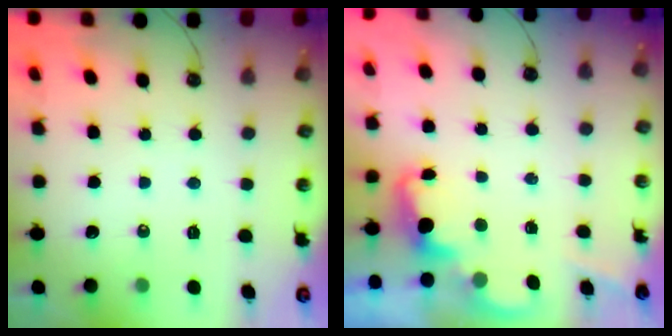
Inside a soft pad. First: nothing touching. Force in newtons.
{"total": 2.3, "press": 2.3, "slide": 0.5}